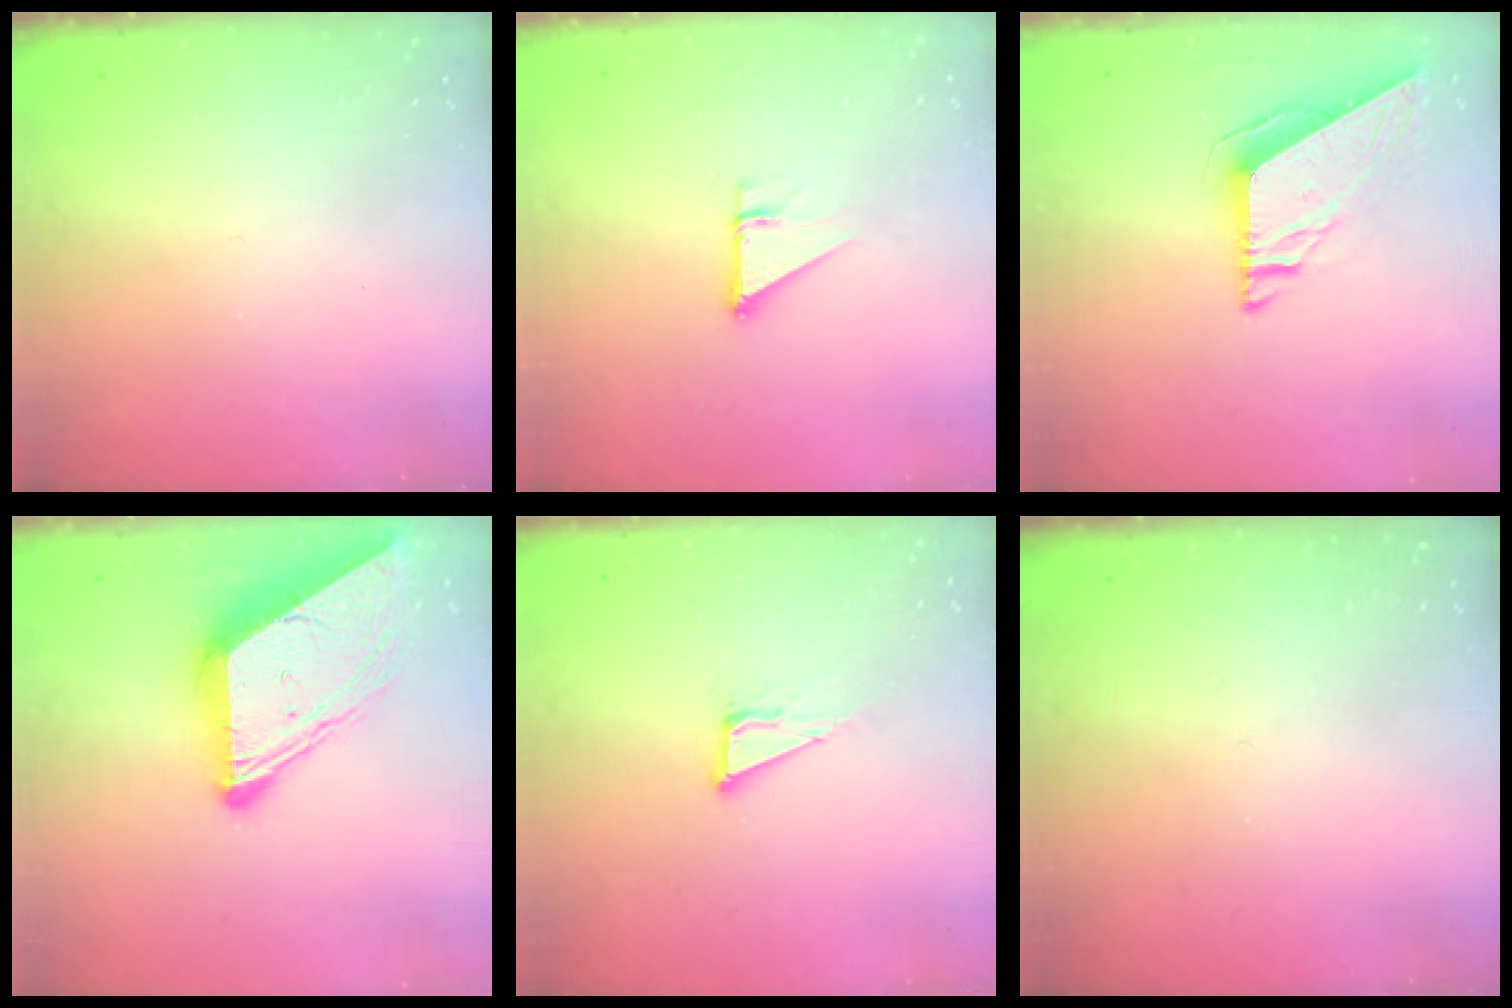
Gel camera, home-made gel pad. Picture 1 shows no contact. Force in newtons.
{"total": 2.7, "press": 2.7, "slide": 0.2}
{"total": 7.6, "press": 7.6, "slide": 0.2}
{"total": 10.9, "press": 10.8, "slide": 1.0}
{"total": 7.2, "press": 6.8, "slide": 2.6}
{"total": 0.0}